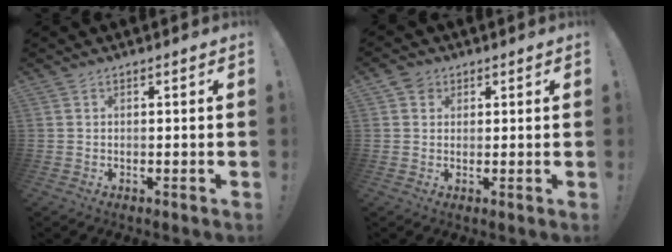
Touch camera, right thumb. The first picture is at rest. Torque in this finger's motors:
{"motor_torque": [0.40, 0.54, 0.18, -0.01, -0.01]}